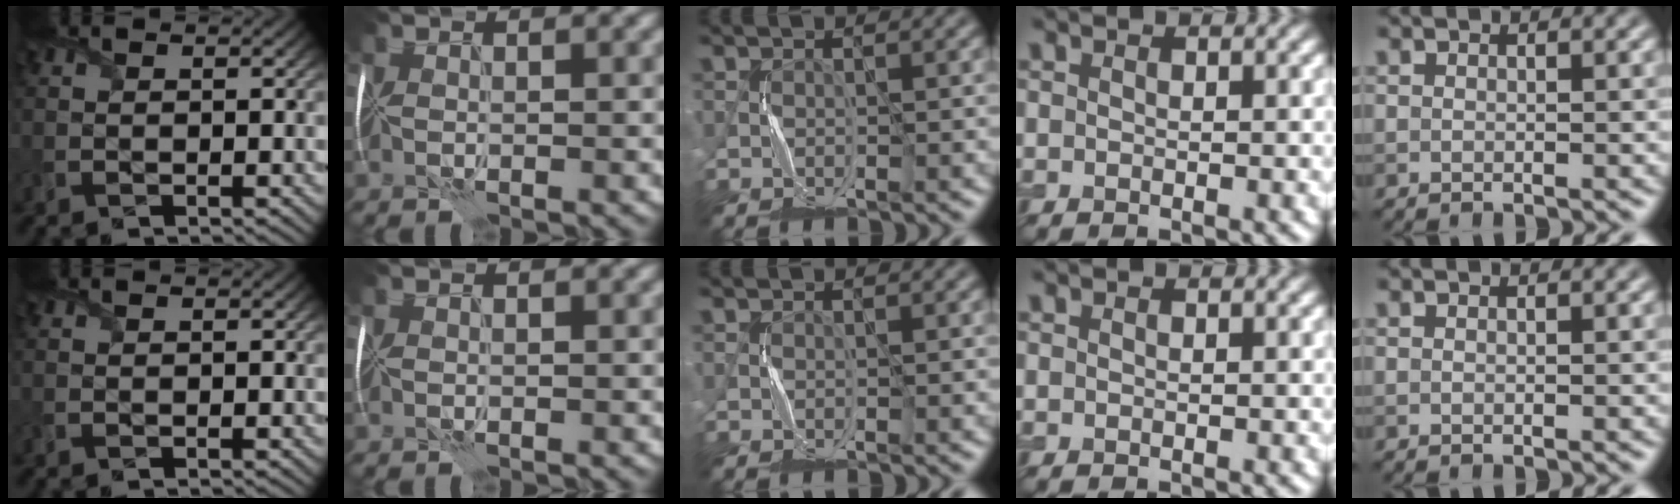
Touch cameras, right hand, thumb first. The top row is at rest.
{}